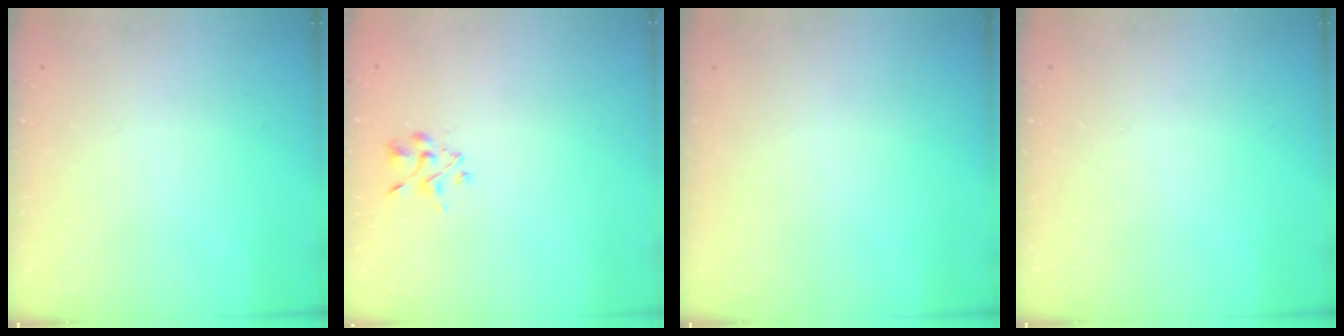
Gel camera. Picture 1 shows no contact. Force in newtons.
{"total": 2.1, "press": 1.8, "slide": 0.9}
{"total": 0.0}
{"total": 0.0}